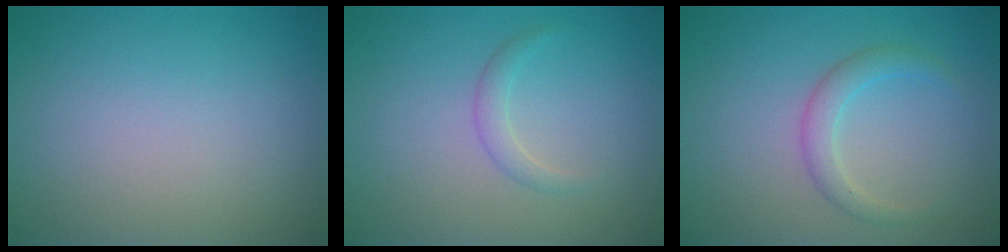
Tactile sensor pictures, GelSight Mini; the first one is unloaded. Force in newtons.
{"total": 1.2, "press": 1.2, "slide": 0.0}
{"total": 2.1, "press": 2.1, "slide": 0.1}